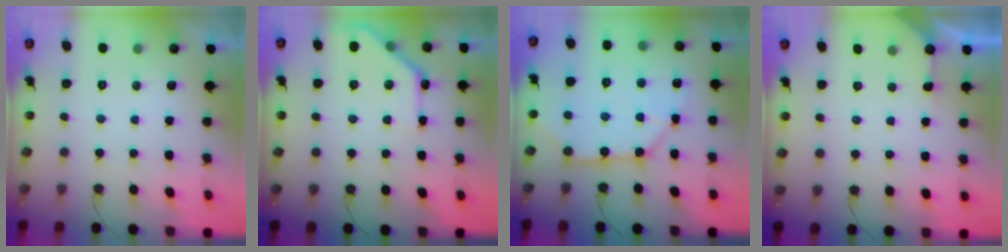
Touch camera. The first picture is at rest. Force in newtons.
{"total": 10.5, "press": 10.5, "slide": 0.4}
{"total": 13.1, "press": 13.0, "slide": 1.7}
{"total": 3.6, "press": 3.6, "slide": 0.4}